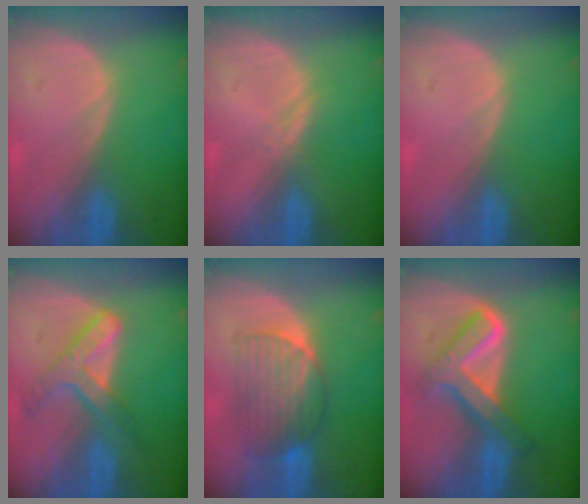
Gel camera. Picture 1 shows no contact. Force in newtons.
{"total": 1.1, "press": 1.1, "slide": 0.1}
{"total": 0.0}
{"total": 7.2, "press": 6.1, "slide": 3.8}
{"total": 6.9, "press": 6.9, "slide": 0.4}
{"total": 8.1, "press": 8.1, "slide": 0.8}